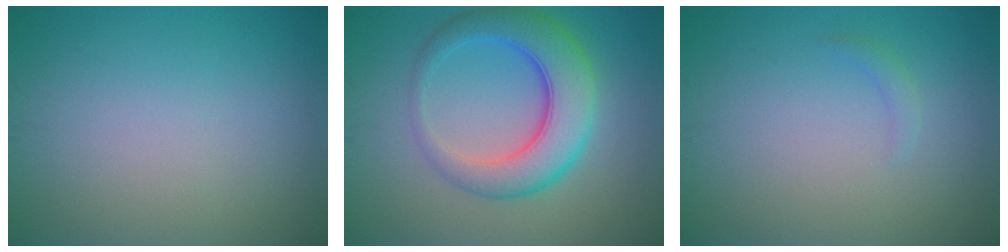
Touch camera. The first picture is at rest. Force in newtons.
{"total": 6.8, "press": 6.8, "slide": 0.2}
{"total": 0.9, "press": 0.9, "slide": 0.1}